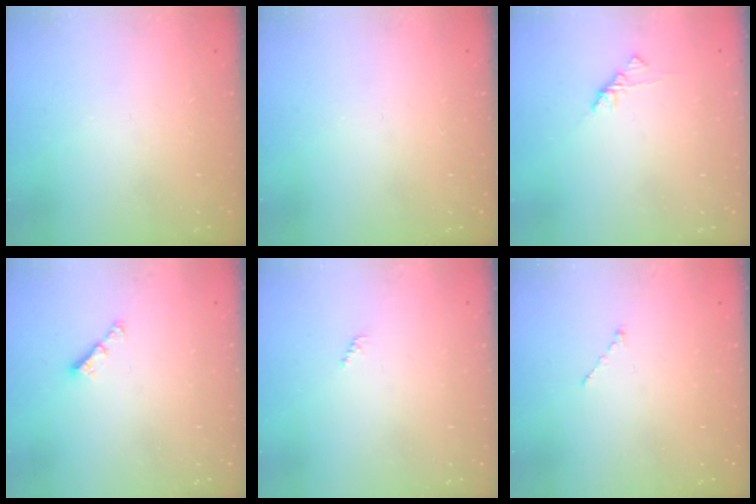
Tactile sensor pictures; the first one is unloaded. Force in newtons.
{"total": 0.0}
{"total": 1.9, "press": 1.7, "slide": 0.6}
{"total": 2.9, "press": 2.9, "slide": 0.3}
{"total": 0.7, "press": 0.7, "slide": 0.3}
{"total": 1.0, "press": 0.9, "slide": 0.3}